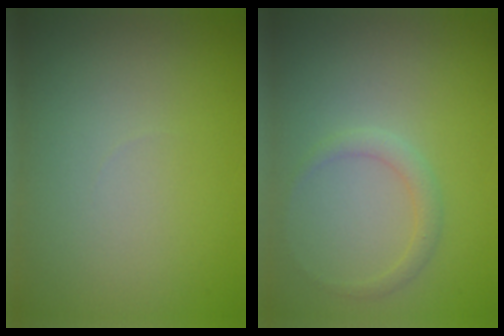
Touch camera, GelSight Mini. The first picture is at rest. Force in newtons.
{"total": 1.4, "press": 1.4, "slide": 0.1}